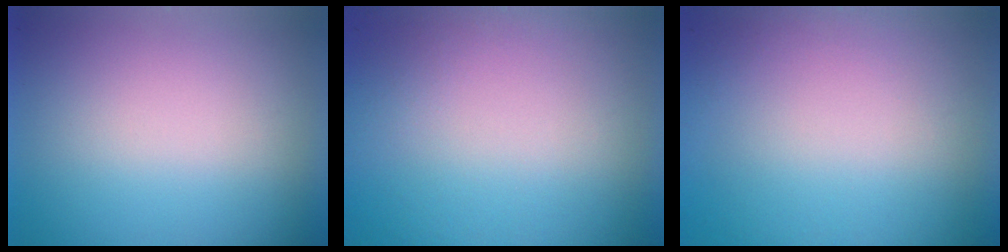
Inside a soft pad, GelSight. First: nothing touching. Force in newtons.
{"total": 8.2}
{"total": 2.8}